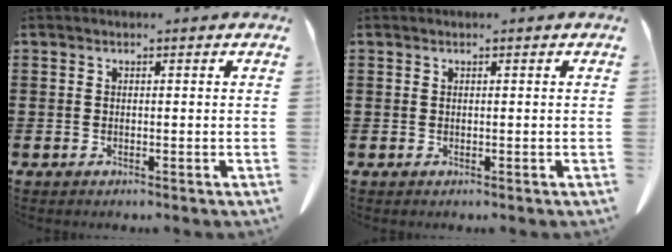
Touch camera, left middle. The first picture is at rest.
{"total": 0.0}